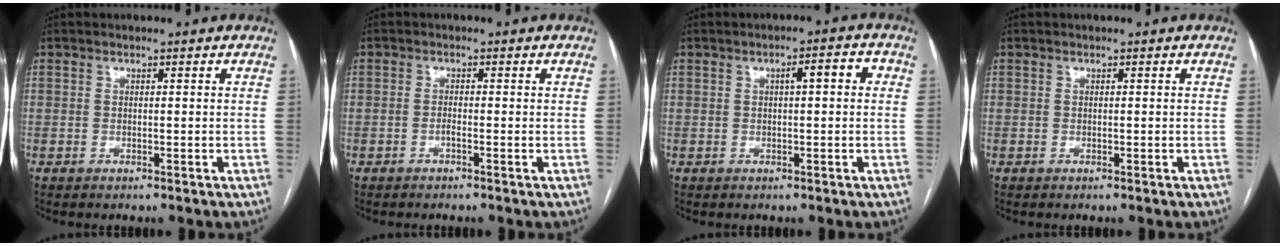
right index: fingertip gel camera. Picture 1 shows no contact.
{"total": 0.9, "force": [-0.5, 0.0, 0.7], "torque": [-0.013, 0.001, -0.009]}
{"total": 3.7, "force": [0.7, 0.9, 3.5], "torque": [-0.050, 0.018, 0.009]}
{"total": 0.0}